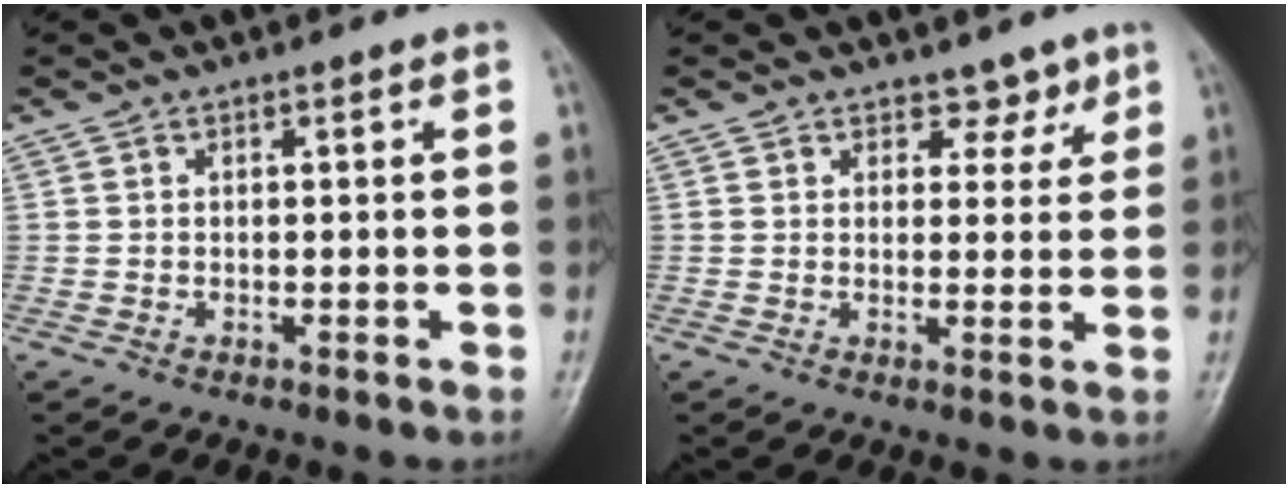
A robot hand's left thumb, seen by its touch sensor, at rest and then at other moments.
{"total": 3.5, "force": [2.6, 2.3, 0.8], "torque": [0.018, -0.015, 0.035]}